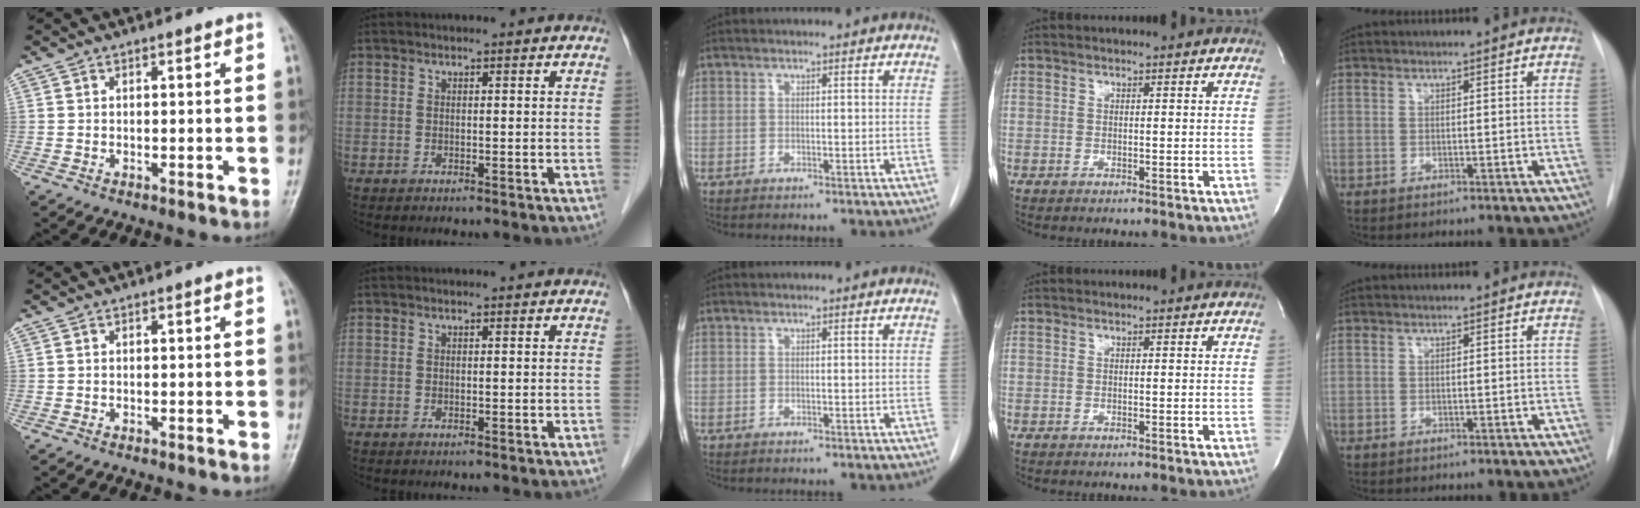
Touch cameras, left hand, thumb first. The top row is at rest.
{}